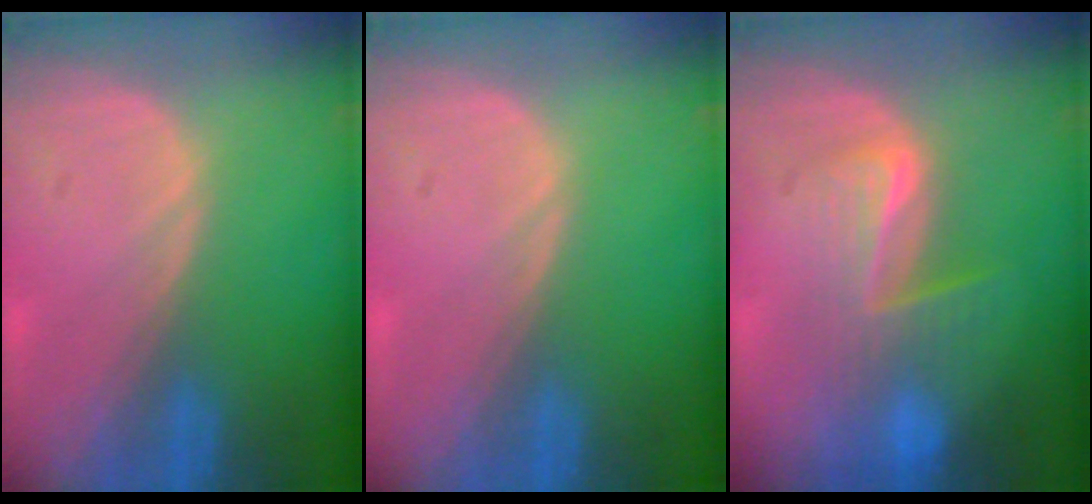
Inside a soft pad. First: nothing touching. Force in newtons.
{"total": 0.0}
{"total": 6.5, "press": 6.4, "slide": 1.3}